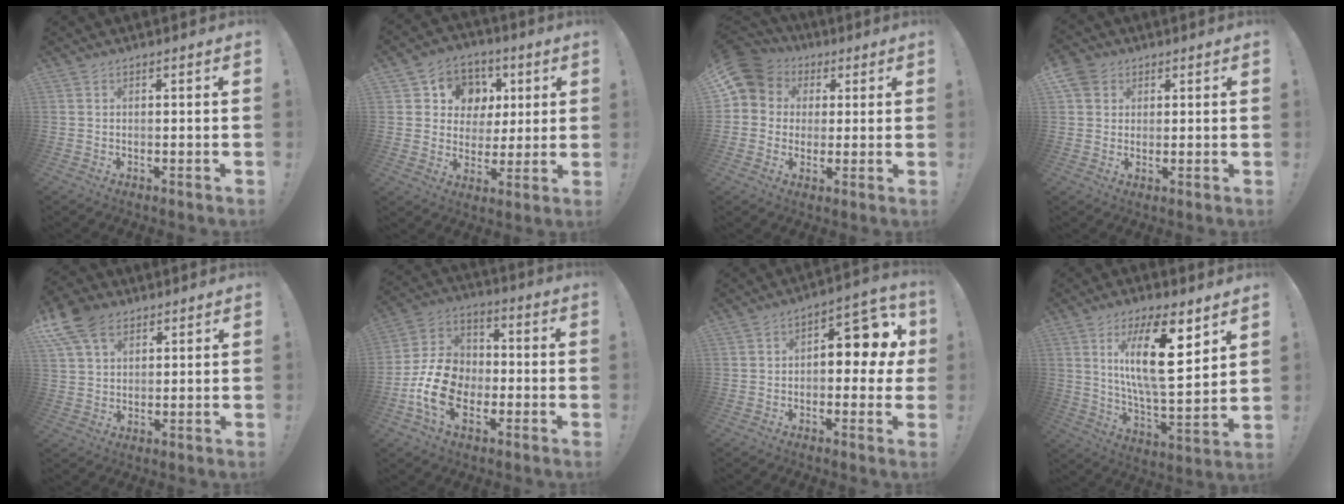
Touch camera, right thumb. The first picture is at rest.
{"total": 9.8, "force": [2.5, 9.2, 1.8], "torque": [-0.018, -0.013, 0.060]}
{"total": 9.8, "force": [2.7, 8.9, 3.1], "torque": [-0.049, -0.012, 0.058]}
{"total": 6.0, "force": [2.7, 5.1, 1.6], "torque": [-0.030, -0.009, 0.056]}
{"total": 11.1, "force": [6.5, 6.9, 5.7], "torque": [-0.105, -0.023, 0.127]}
{"total": 16.2, "force": [-5.3, 11.8, 9.8], "torque": [-0.182, 0.037, -0.085]}
{"total": 10.8, "force": [1.6, 6.4, 8.6], "torque": [-0.094, -0.008, 0.024]}
{"total": 19.1, "force": [8.1, 5.0, 16.5], "torque": [-0.298, -0.047, 0.122]}